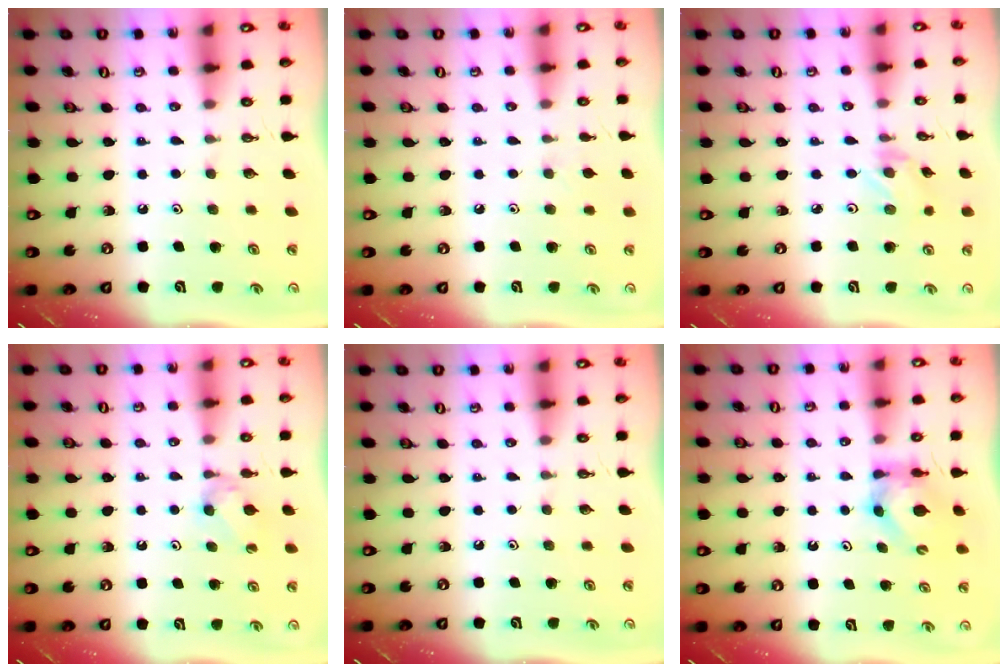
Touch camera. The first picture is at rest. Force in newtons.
{"total": 2.9, "press": 2.8, "slide": 0.6}
{"total": 1.5, "press": 1.4, "slide": 0.3}
{"total": 3.3, "press": 3.3, "slide": 0.7}
{"total": 0.0}
{"total": 6.3, "press": 6.3, "slide": 0.4}